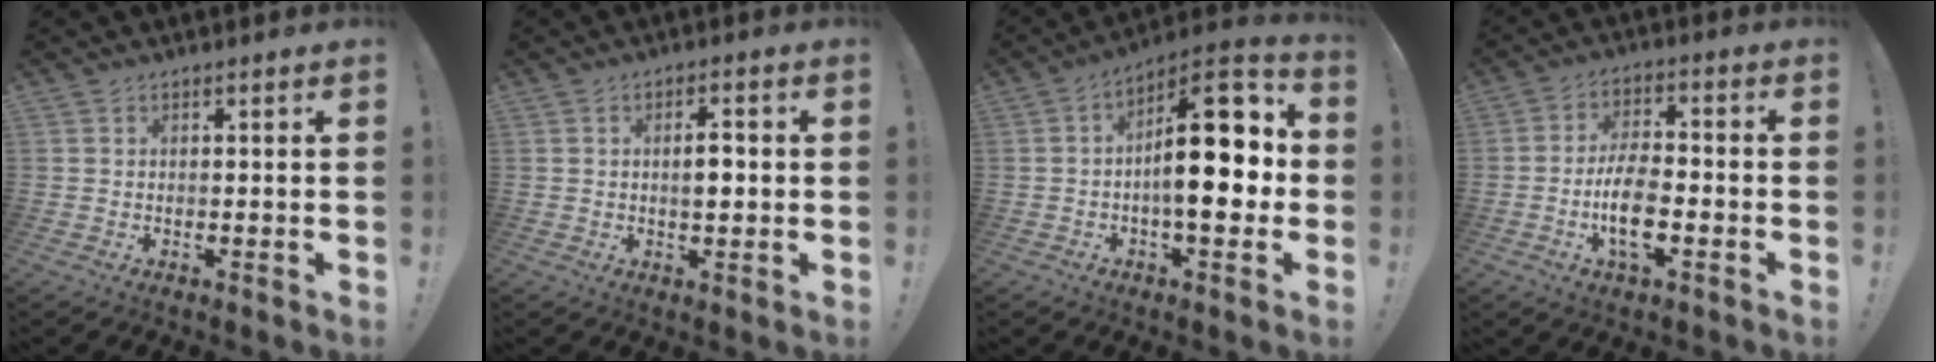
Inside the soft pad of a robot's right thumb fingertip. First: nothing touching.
{"total": 4.1, "force": [-0.1, 1.7, 3.7], "torque": [-0.046, -0.001, -0.007]}
{"total": 20.3, "force": [0.3, 8.6, 18.3], "torque": [-0.253, 0.000, 0.005]}
{"total": 11.3, "force": [-3.5, 5.0, 9.4], "torque": [-0.181, 0.003, -0.064]}